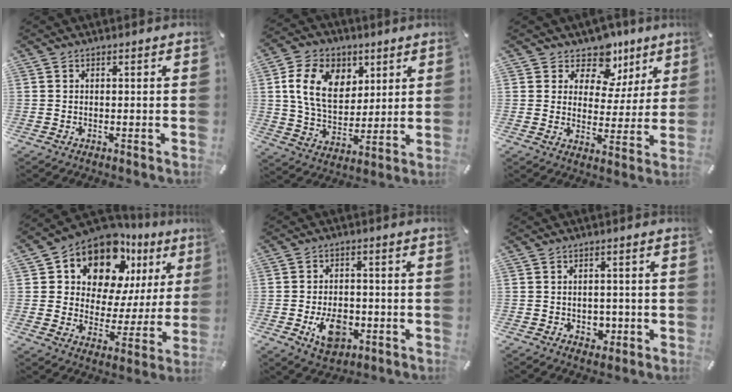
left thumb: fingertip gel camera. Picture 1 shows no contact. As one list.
[{"total": 14.1, "force": [5.0, 10.4, 8.1], "torque": [-0.156, -0.003, 0.092]}, {"total": 10.0, "force": [6.8, 6.6, 3.1], "torque": [-0.045, -0.055, 0.121]}, {"total": 14.1, "force": [10.2, 8.1, 5.4], "torque": [-0.103, -0.082, 0.181]}, {"total": 8.8, "force": [-2.5, 6.1, 5.9], "torque": [-0.101, 0.007, -0.043]}, {"total": 3.2, "force": [-0.5, 2.8, 1.4], "torque": [-0.009, -0.004, -0.013]}]